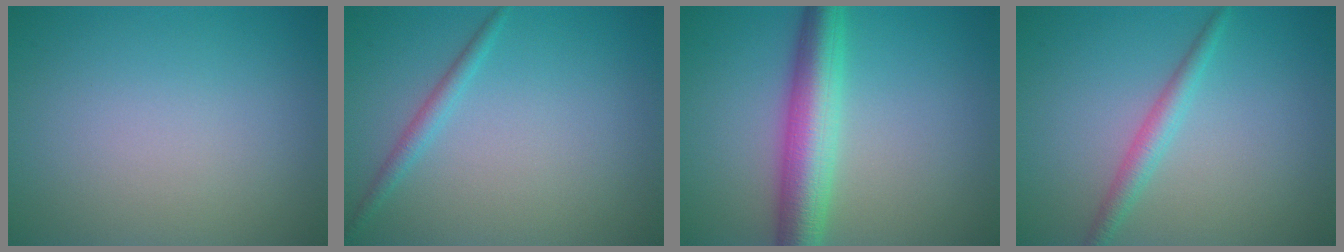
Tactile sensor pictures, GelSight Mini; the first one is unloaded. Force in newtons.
{"total": 1.4, "press": 1.4, "slide": 0.0}
{"total": 6.2, "press": 6.2, "slide": 0.1}
{"total": 2.1, "press": 2.1, "slide": 0.0}